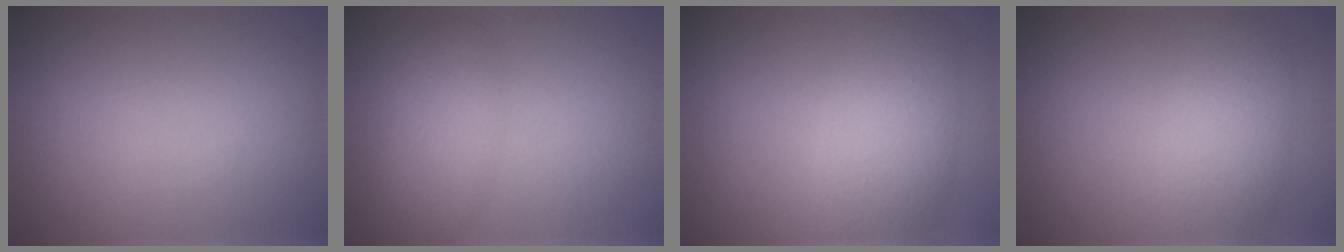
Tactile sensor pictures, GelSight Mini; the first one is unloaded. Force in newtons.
{"total": 2.8, "press": 2.8, "slide": 0.0}
{"total": 5.3, "press": 5.3, "slide": 0.1}
{"total": 4.1, "press": 4.1, "slide": 0.1}